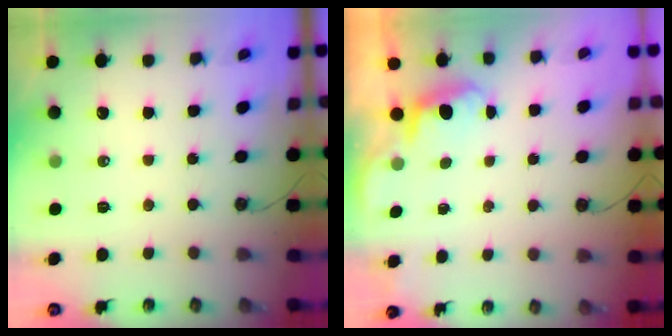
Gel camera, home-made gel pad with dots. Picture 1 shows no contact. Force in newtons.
{"total": 0.8, "press": 0.4, "slide": 0.7}